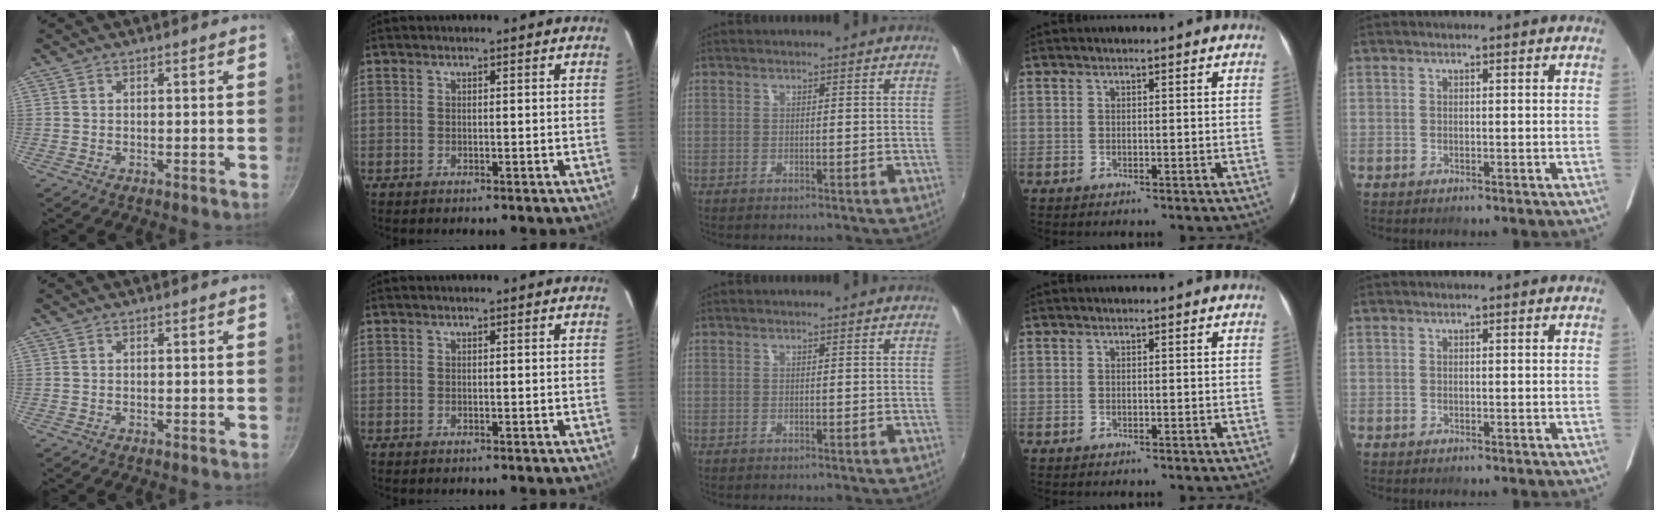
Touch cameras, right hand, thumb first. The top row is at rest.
{}